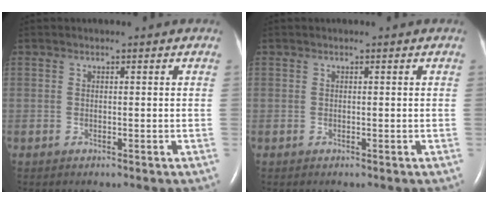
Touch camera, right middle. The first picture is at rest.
{"total": 0.0}